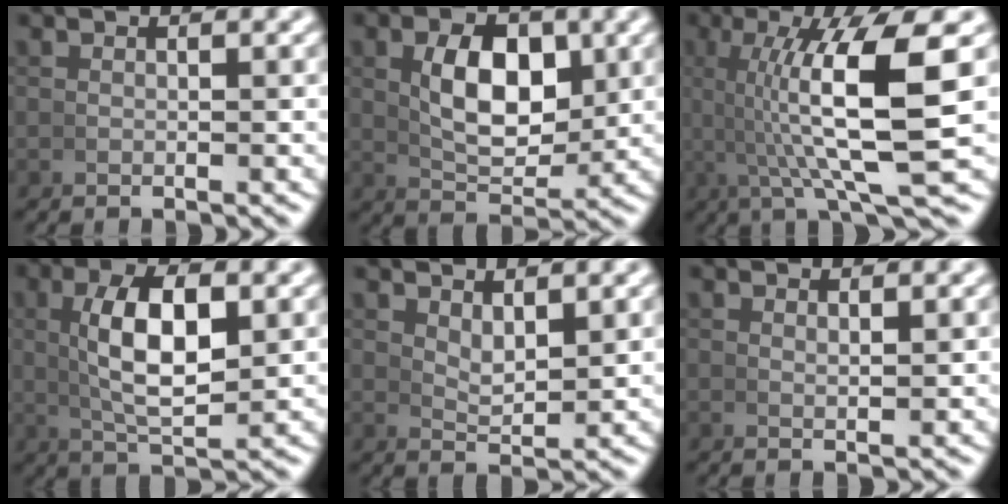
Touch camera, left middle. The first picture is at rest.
{"total": 6.0, "force": [1.2, 3.1, 5.0], "torque": [-0.076, -0.010, 0.028]}
{"total": 9.9, "force": [1.6, 1.5, 9.6], "torque": [-0.171, 0.002, 0.027]}
{"total": 6.5, "force": [0.9, 2.2, 6.0], "torque": [-0.099, -0.002, 0.022]}
{"total": 2.9, "force": [2.4, 0.4, 1.6], "torque": [-0.023, -0.008, 0.045]}
{"total": 0.9, "force": [0.8, -0.1, 0.4], "torque": [-0.002, -0.003, 0.018]}